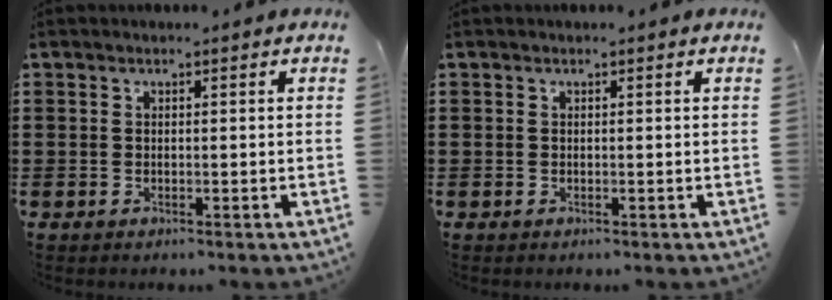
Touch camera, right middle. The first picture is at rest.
{"total": 0.0}